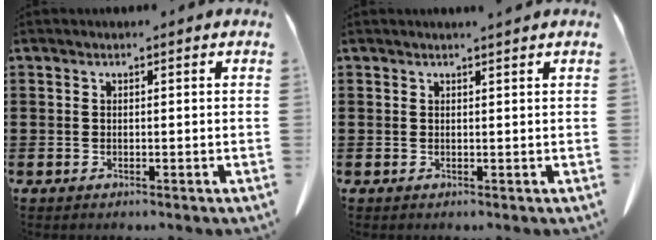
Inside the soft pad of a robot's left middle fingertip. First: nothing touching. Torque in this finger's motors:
{"motor_torque": [-0.40, -0.33, 0.00, 0.01]}